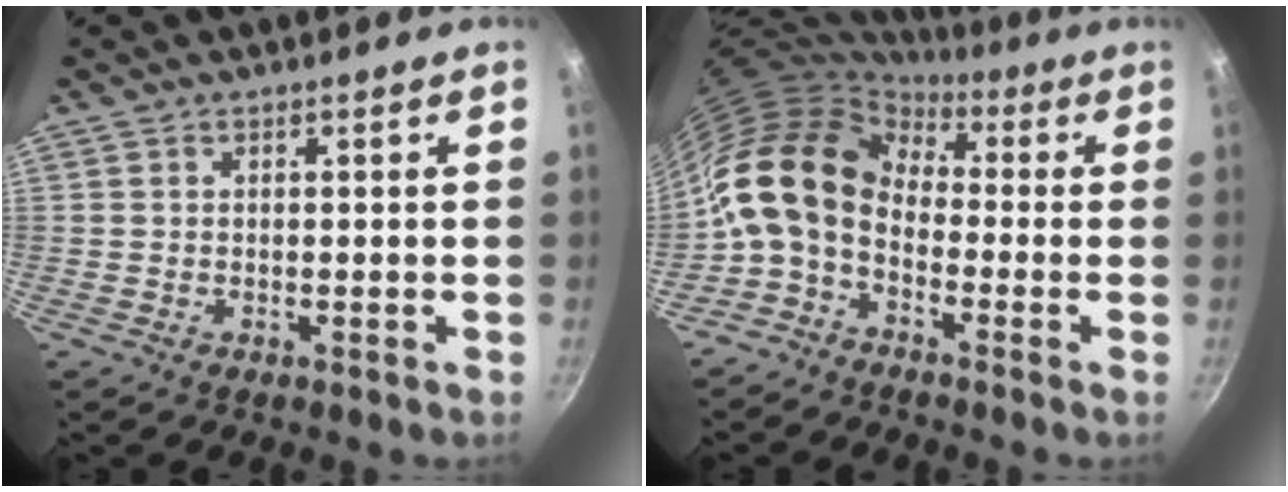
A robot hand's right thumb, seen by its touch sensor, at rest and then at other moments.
{"total": 13.3, "force": [-1.0, 9.2, 9.6], "torque": [-0.166, 0.033, -0.042]}